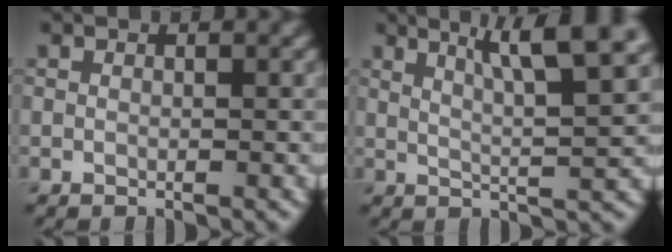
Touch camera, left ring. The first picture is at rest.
{"total": 7.4, "force": [4.0, 1.4, 6.1], "torque": [-0.074, 0.018, 0.054]}